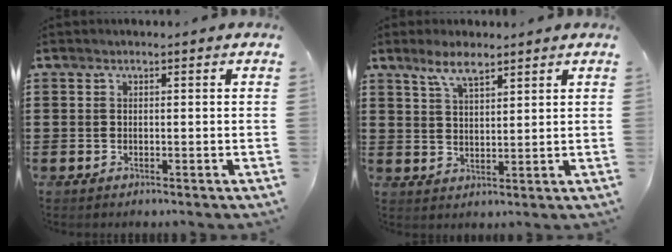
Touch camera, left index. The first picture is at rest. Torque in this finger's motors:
{"motor_torque": [0.47, -0.46, 0.12, 0.04]}